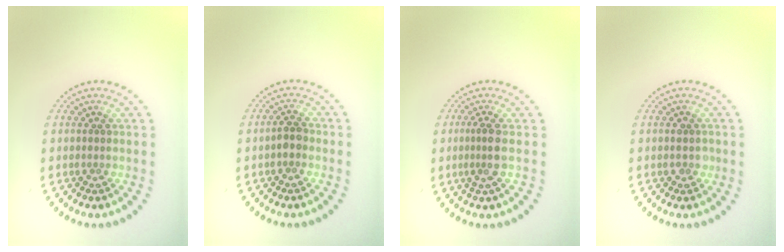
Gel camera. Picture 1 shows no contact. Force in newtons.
{"total": 1.4, "press": 1.4, "slide": 0.4}
{"total": 2.0, "press": 1.7, "slide": 1.1}
{"total": 1.2, "press": 1.1, "slide": 0.2}